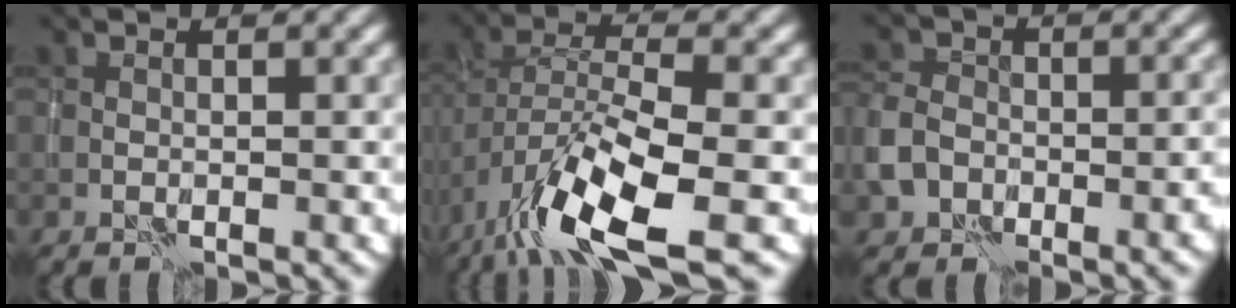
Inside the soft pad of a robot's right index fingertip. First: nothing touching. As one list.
[{"total": 9.6, "force": [-5.4, 2.7, 7.5], "torque": [-0.138, -0.001, -0.103]}, {"total": 6.9, "force": [-3.3, 4.9, 3.6], "torque": [-0.050, -0.010, -0.066]}]